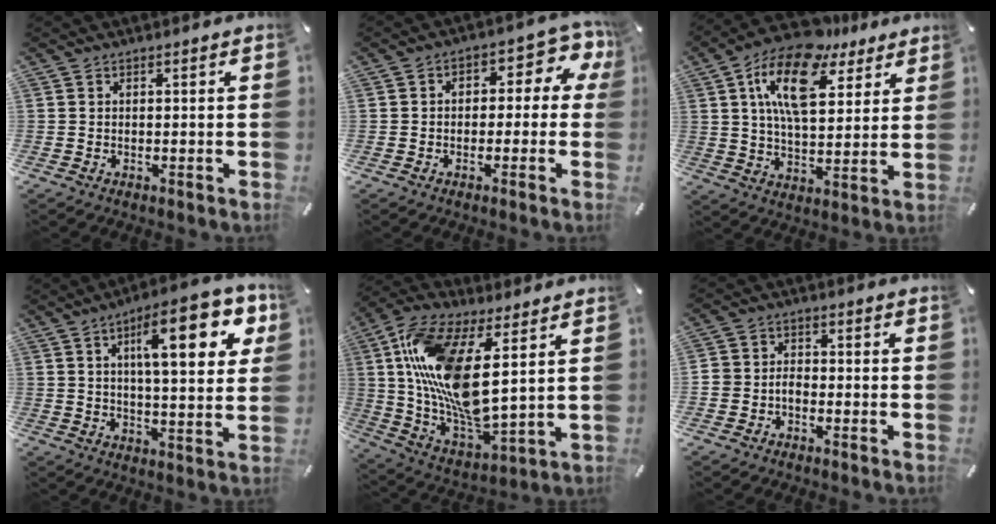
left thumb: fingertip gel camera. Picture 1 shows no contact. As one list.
[{"total": 7.2, "force": [0.4, 4.7, 5.4], "torque": [-0.057, -0.007, -0.002]}, {"total": 17.3, "force": [9.3, 8.8, 11.6], "torque": [-0.222, -0.035, 0.160]}, {"total": 18.6, "force": [7.3, 6.3, 15.9], "torque": [-0.233, -0.014, 0.105]}, {"total": 17.9, "force": [6.0, 6.7, 15.4], "torque": [-0.345, -0.031, 0.099]}, {"total": 3.5, "force": [-1.8, 2.7, 1.2], "torque": [-0.023, 0.012, -0.036]}]